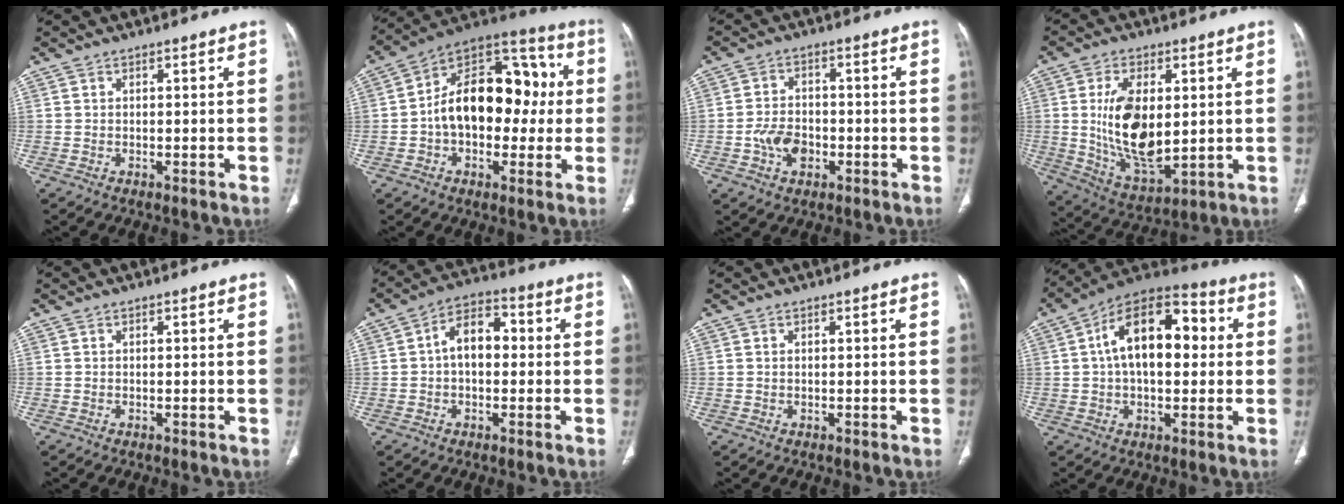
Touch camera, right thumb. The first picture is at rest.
{"total": 20.7, "force": [0.2, 13.3, 15.9], "torque": [-0.207, 0.051, -0.003]}
{"total": 6.3, "force": [-1.9, 4.3, 4.1], "torque": [-0.060, 0.014, -0.035]}
{"total": 15.5, "force": [1.4, 8.2, 13.1], "torque": [-0.225, -0.020, 0.040]}
{"total": 0.0}
{"total": 8.3, "force": [0.3, 5.2, 6.4], "torque": [-0.089, 0.029, -0.005]}
{"total": 0.0}
{"total": 17.4, "force": [2.6, 9.7, 14.2], "torque": [-0.209, 0.035, 0.035]}